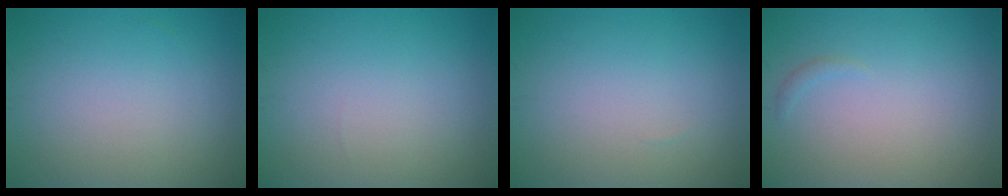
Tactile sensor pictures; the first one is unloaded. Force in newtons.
{"total": 0.0}
{"total": 0.0}
{"total": 0.6, "press": 0.6, "slide": 0.1}